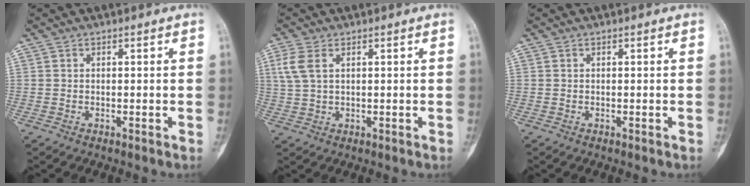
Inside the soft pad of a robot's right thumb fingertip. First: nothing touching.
{"total": 4.6, "force": [1.7, 2.6, 3.5], "torque": [-0.094, 0.007, 0.038]}
{"total": 0.0}